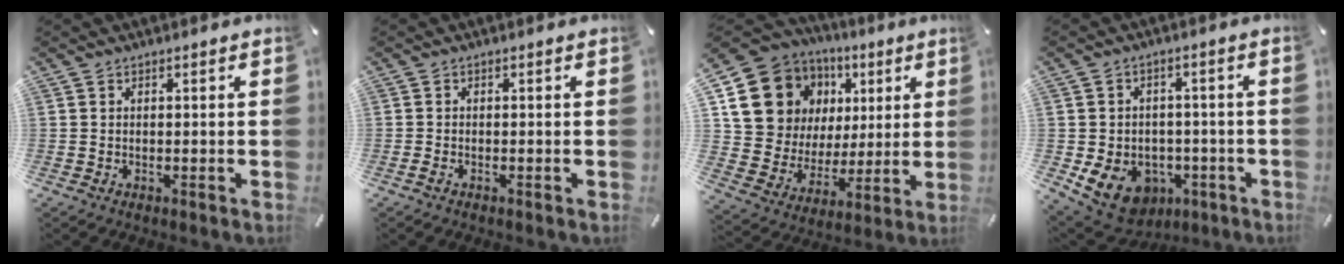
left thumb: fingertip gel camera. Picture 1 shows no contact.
{"total": 0.8, "force": [-0.6, 0.2, 0.4], "torque": [-0.010, -0.002, -0.011]}
{"total": 15.9, "force": [6.7, 13.3, 5.4], "torque": [-0.091, -0.040, 0.146]}
{"total": 11.1, "force": [-4.2, 8.9, 5.1], "torque": [-0.087, 0.023, -0.068]}